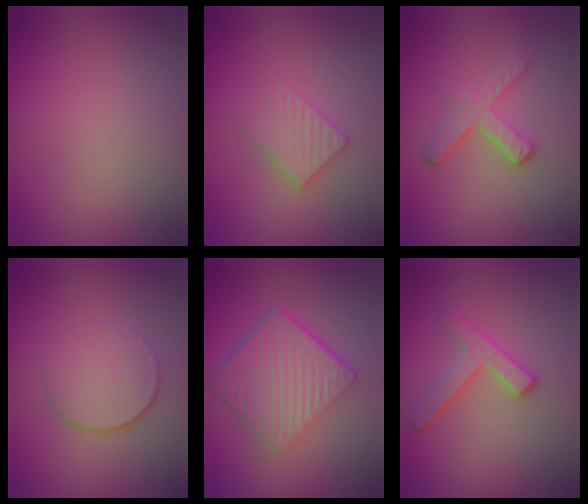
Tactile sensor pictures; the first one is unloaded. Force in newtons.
{"total": 2.7, "press": 2.7, "slide": 0.5}
{"total": 3.6, "press": 2.2, "slide": 2.8}
{"total": 3.1, "press": 2.7, "slide": 1.4}
{"total": 6.7, "press": 4.7, "slide": 4.8}
{"total": 2.6, "press": 2.4, "slide": 0.9}